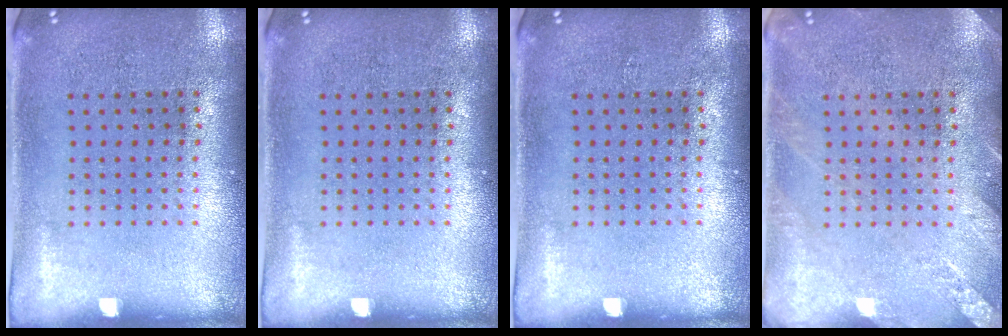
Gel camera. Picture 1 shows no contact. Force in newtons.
{"total": 0.0}
{"total": 0.0}
{"total": 2.1, "press": 2.1, "slide": 0.2}